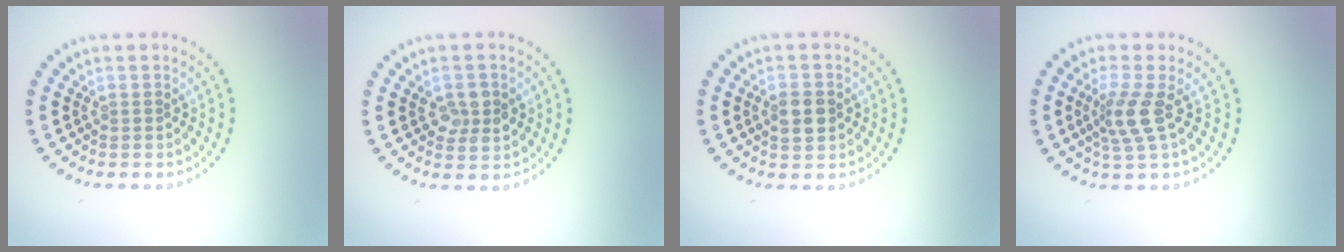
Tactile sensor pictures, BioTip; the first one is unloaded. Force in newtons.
{"total": 2.6, "press": 2.6, "slide": 0.1}
{"total": 2.9, "press": 2.9, "slide": 0.1}
{"total": 2.8, "press": 2.0, "slide": 2.0}